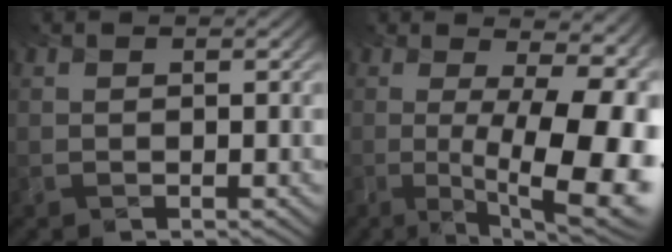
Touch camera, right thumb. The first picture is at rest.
{"total": 16.8, "force": [0.3, 5.5, 15.9], "torque": [-0.176, 0.026, 0.016]}